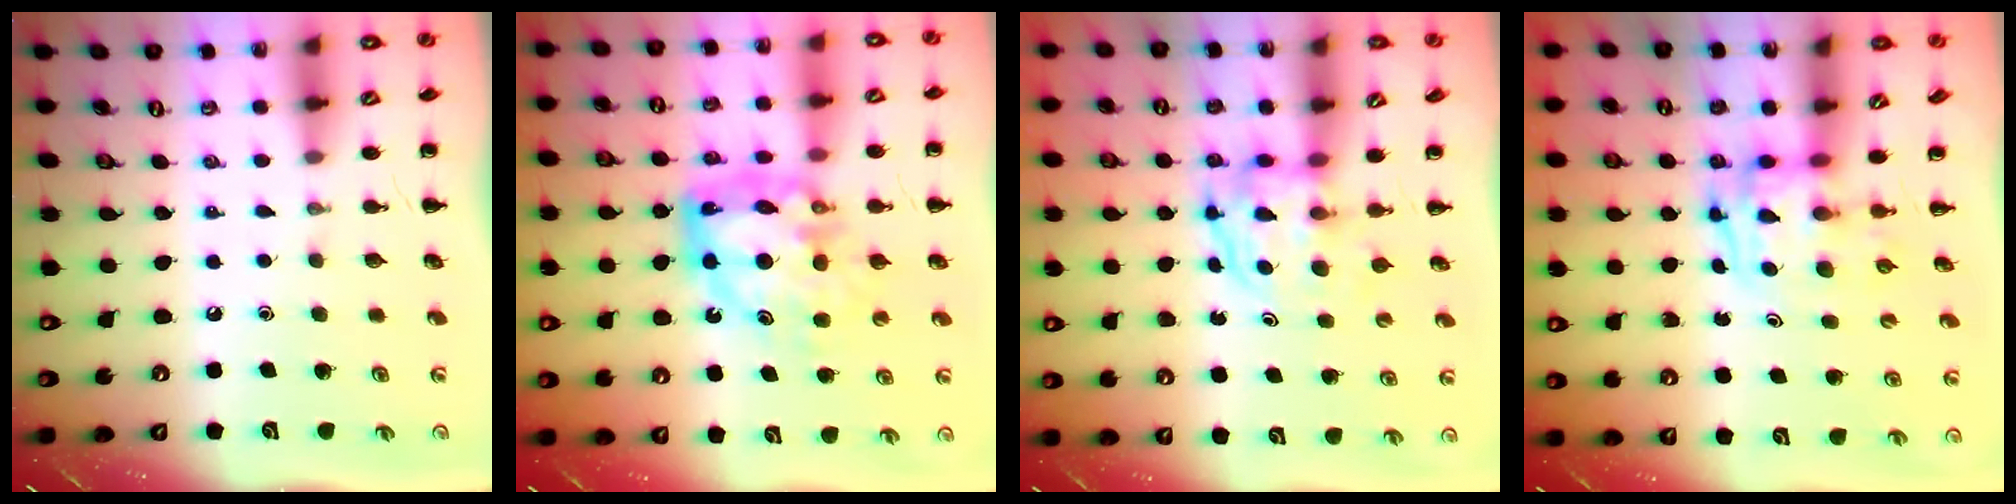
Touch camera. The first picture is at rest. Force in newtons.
{"total": 13.3, "press": 12.7, "slide": 3.7}
{"total": 3.9, "press": 3.9, "slide": 0.3}
{"total": 3.3, "press": 3.2, "slide": 0.5}